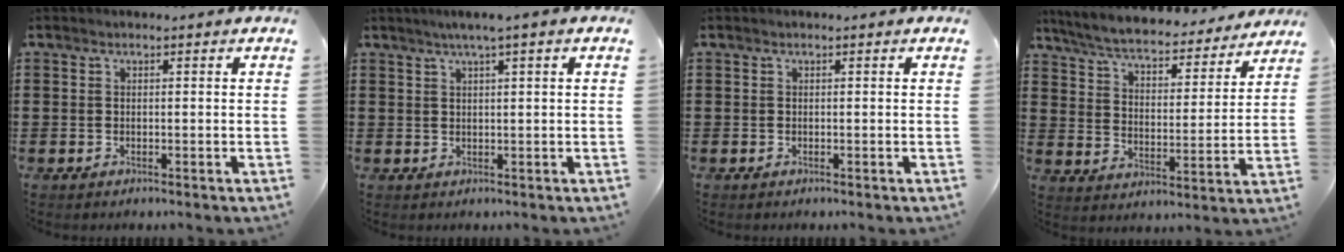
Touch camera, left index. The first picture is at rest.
{"total": 2.0, "force": [1.0, -0.2, 1.7], "torque": [-0.034, 0.000, 0.016]}
{"total": 0.0}
{"total": 6.3, "force": [6.0, 0.4, 1.9], "torque": [-0.066, -0.041, 0.102]}